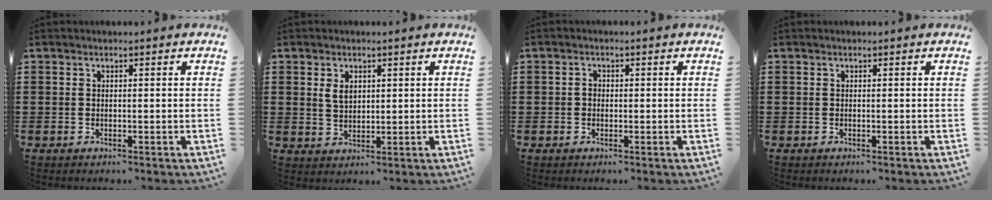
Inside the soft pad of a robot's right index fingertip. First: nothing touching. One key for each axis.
{"total": 2.7, "fx": 1.0, "fy": 1.7, "fz": 1.9, "tx": -0.042, "ty": 0.006, "tz": 0.019}
{"total": 1.1, "fx": -0.1, "fy": 0.8, "fz": 0.7, "tx": -0.016, "ty": 0.003, "tz": -0.003}
{"total": 0.0}